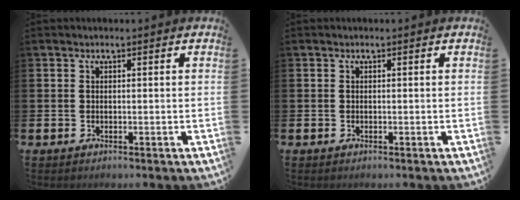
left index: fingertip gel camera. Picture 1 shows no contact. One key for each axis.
{"total": 0.0}